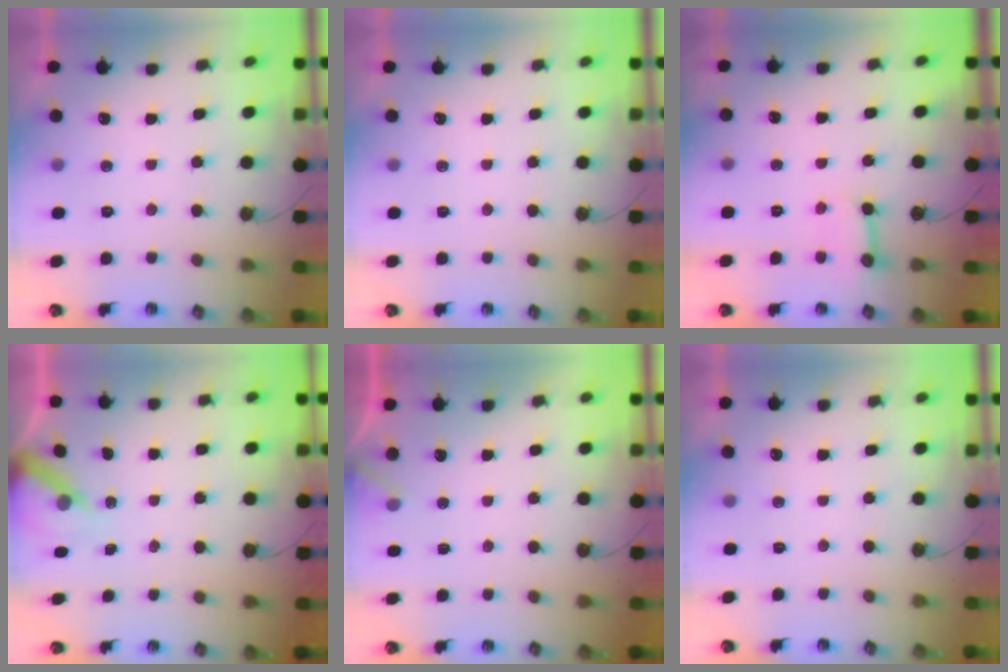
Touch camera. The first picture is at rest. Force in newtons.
{"total": 0.0}
{"total": 5.4, "press": 5.4, "slide": 0.6}
{"total": 6.4, "press": 6.3, "slide": 0.7}
{"total": 3.7, "press": 3.7, "slide": 0.3}
{"total": 0.0}